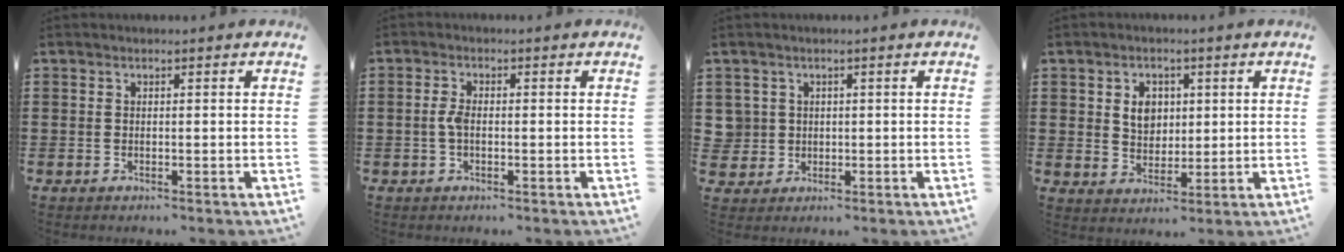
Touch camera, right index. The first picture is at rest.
{"total": 2.5, "force": [-0.4, 1.1, 2.2], "torque": [-0.057, -0.003, -0.012]}
{"total": 2.5, "force": [0.2, 2.5, 0.3], "torque": [-0.019, 0.007, 0.002]}
{"total": 4.4, "force": [1.2, 3.5, 2.4], "torque": [-0.052, 0.010, 0.016]}